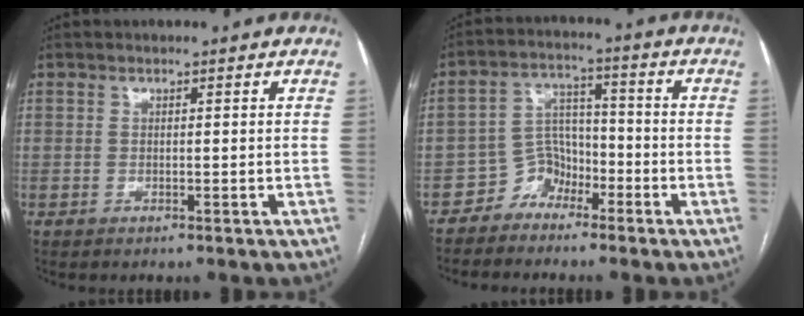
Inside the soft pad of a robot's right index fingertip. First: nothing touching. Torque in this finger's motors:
{"motor_torque": [0.14, -0.06, -0.09, -0.01]}